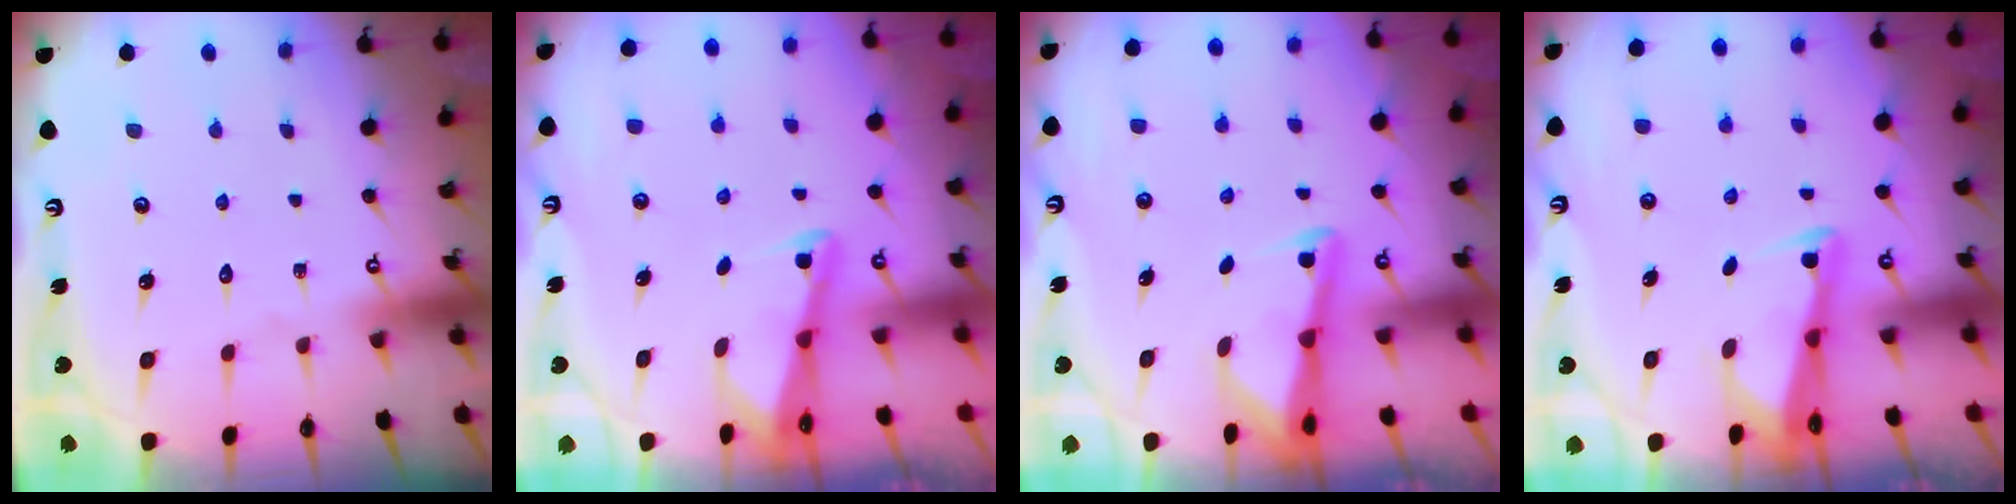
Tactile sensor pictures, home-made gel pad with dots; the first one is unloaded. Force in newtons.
{"total": 2.3, "press": 2.3, "slide": 0.3}
{"total": 3.0, "press": 3.0, "slide": 0.3}
{"total": 2.5, "press": 2.5, "slide": 0.5}